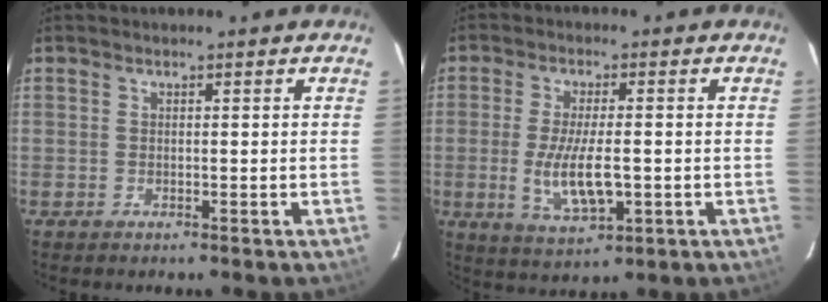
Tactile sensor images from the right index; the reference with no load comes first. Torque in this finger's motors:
{"motor_torque": [0.48, -0.15, 0.37, 0.10]}